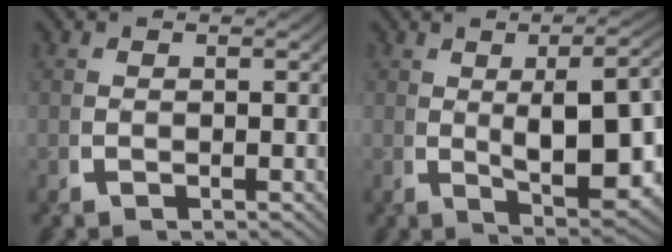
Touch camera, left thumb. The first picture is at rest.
{"total": 10.2, "force": [-0.7, 4.6, 9.1], "torque": [-0.142, -0.030, 0.019]}